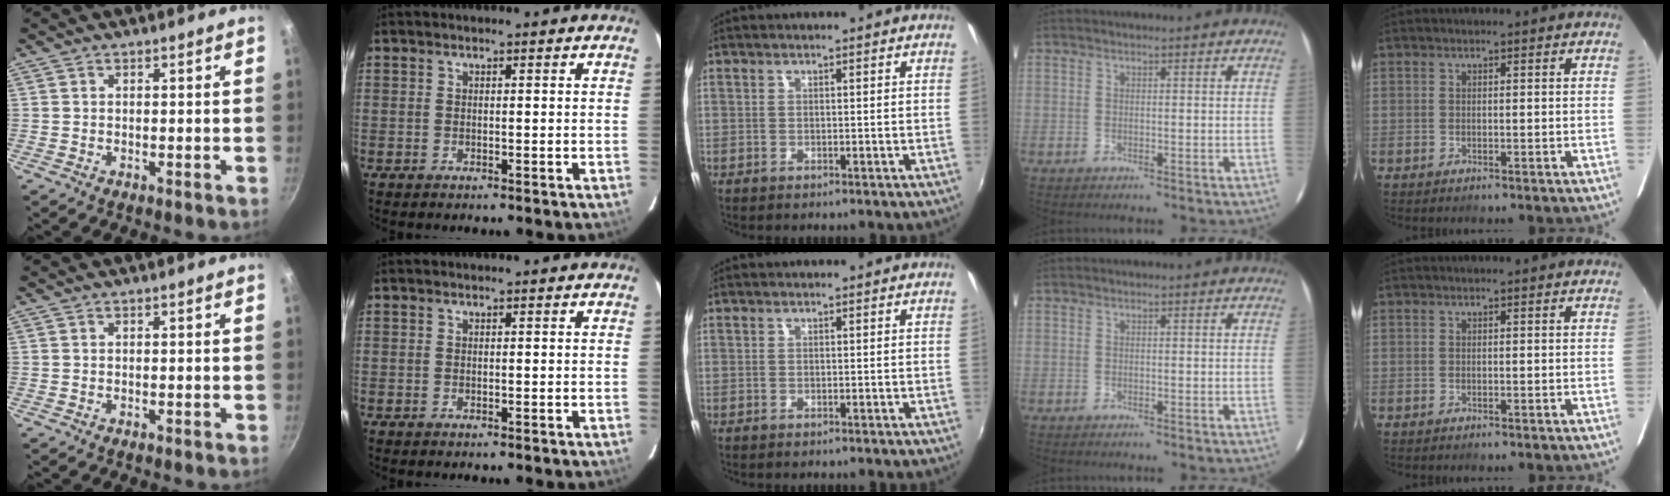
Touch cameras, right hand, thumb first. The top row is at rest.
{}